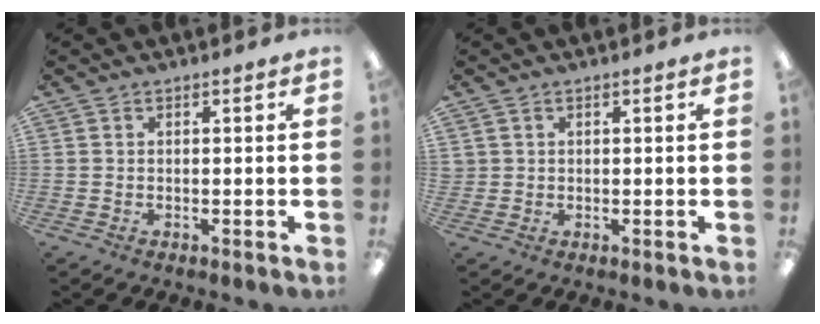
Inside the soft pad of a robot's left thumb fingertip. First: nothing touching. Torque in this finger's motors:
{"motor_torque": [-0.07, -0.01, 0.17, -0.18, 0.00]}